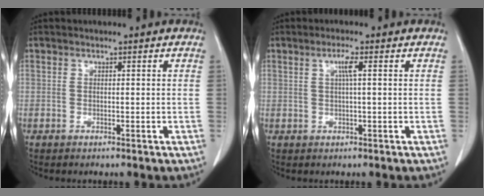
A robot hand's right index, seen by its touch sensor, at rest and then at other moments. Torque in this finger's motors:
{"motor_torque": [0.17, 0.26, 0.02, 0.01]}